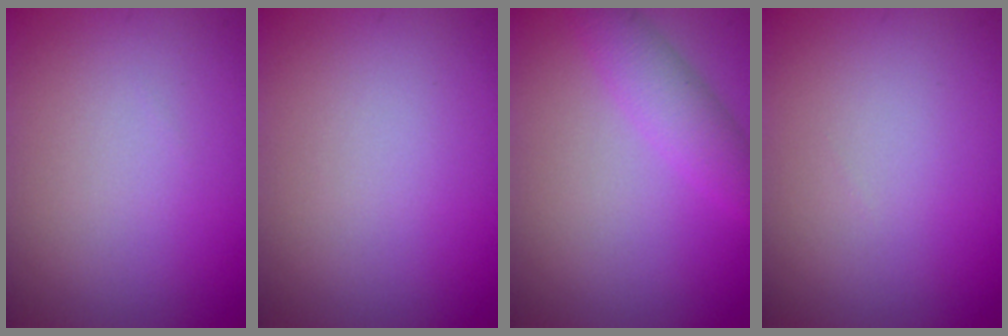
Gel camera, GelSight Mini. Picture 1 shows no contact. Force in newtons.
{"total": 0.0}
{"total": 3.0, "press": 3.0, "slide": 0.1}
{"total": 0.0}